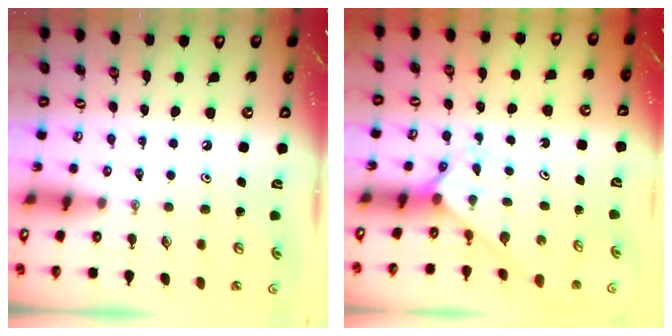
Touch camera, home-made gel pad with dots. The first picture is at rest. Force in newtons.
{"total": 2.2, "press": 2.2, "slide": 0.2}